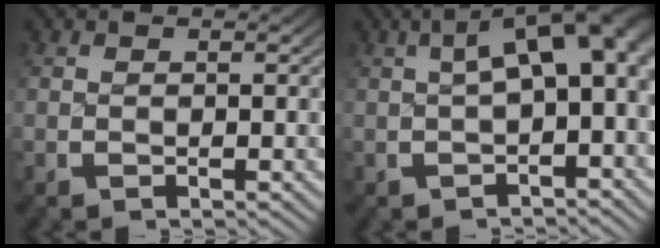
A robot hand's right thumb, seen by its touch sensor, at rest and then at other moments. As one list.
[{"total": 8.5, "force": [1.2, 4.3, 7.2], "torque": [-0.087, 0.021, 0.018]}]